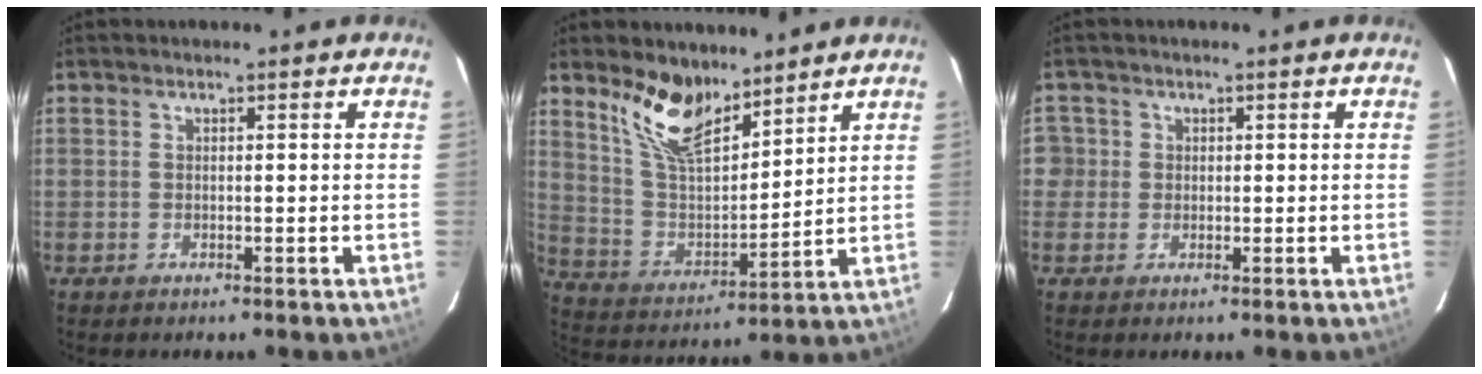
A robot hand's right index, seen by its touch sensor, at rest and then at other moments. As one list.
[{"total": 13.1, "force": [9.6, 5.1, 7.2], "torque": [-0.144, 0.003, 0.193]}, {"total": 2.9, "force": [-0.2, 2.9, 0.2], "torque": [0.009, 0.018, -0.004]}]